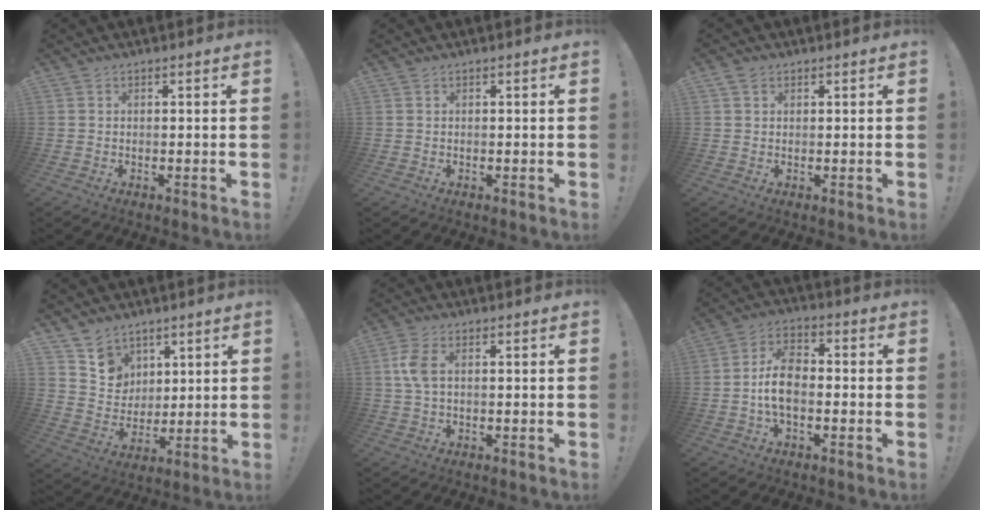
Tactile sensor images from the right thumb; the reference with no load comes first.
{"total": 0.0}
{"total": 1.9, "force": [1.2, 1.2, 0.9], "torque": [-0.015, -0.001, 0.023]}
{"total": 8.6, "force": [5.9, 6.2, 0.5], "torque": [-0.009, -0.058, 0.118]}
{"total": 5.4, "force": [0.8, 2.7, 4.6], "torque": [-0.091, 0.007, 0.015]}
{"total": 9.5, "force": [-1.7, 5.5, 7.6], "torque": [-0.137, 0.005, -0.030]}